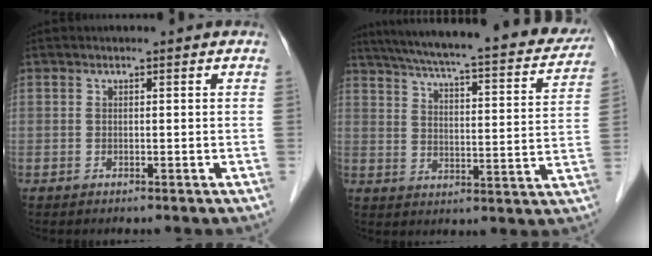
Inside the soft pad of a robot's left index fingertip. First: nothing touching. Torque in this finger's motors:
{"motor_torque": [-0.23, -0.51, 0.55, 0.13]}